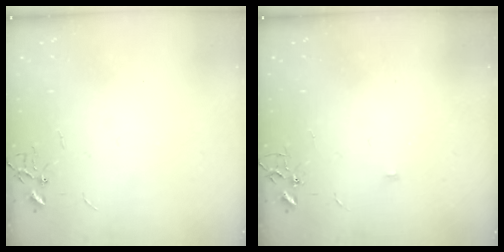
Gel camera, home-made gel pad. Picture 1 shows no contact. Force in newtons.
{"total": 5.7, "press": 5.7, "slide": 0.8}